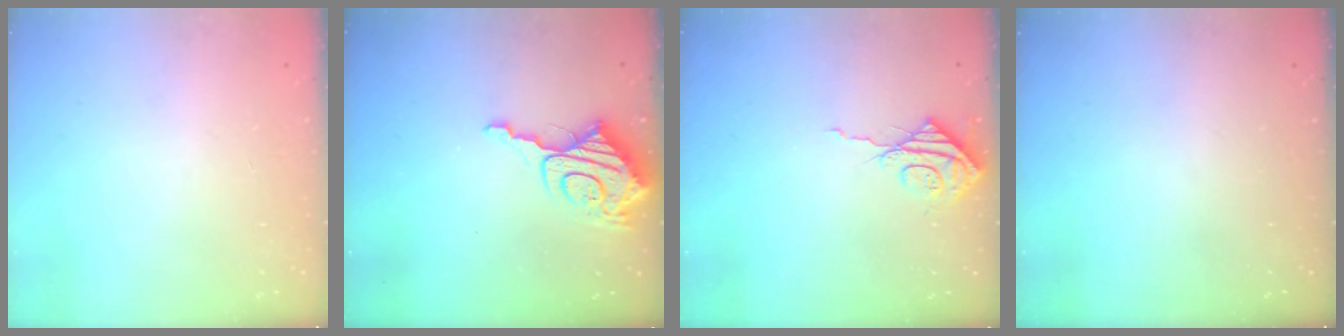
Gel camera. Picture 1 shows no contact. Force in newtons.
{"total": 12.2, "press": 12.1, "slide": 1.5}
{"total": 7.3, "press": 7.3, "slide": 0.6}
{"total": 0.0}